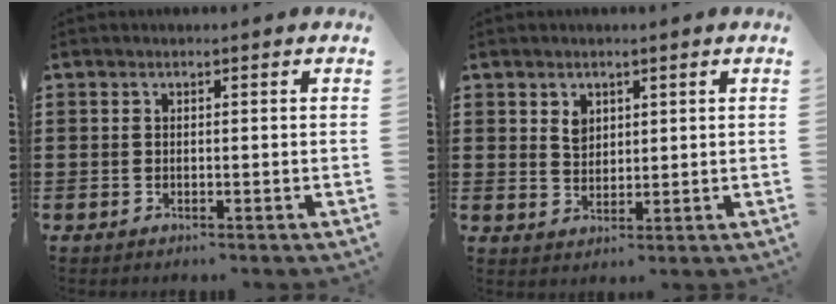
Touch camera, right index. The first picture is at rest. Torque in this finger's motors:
{"motor_torque": [0.01, 0.00, 0.06, 0.04]}